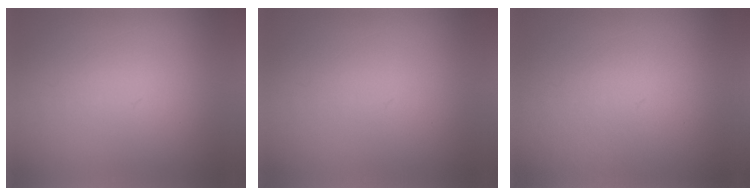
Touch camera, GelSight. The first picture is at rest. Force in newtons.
{"total": 0.0}
{"total": 3.2}